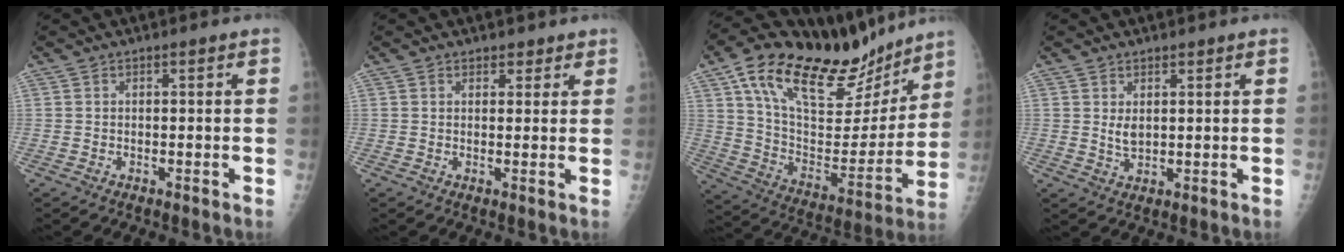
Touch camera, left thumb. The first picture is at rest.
{"total": 2.2, "force": [1.6, 1.5, 0.3], "torque": [0.017, -0.008, 0.017]}
{"total": 28.8, "force": [19.5, 11.9, 17.6], "torque": [-0.246, -0.049, 0.327]}
{"total": 2.8, "force": [1.2, 1.7, 1.9], "torque": [-0.028, -0.013, 0.026]}